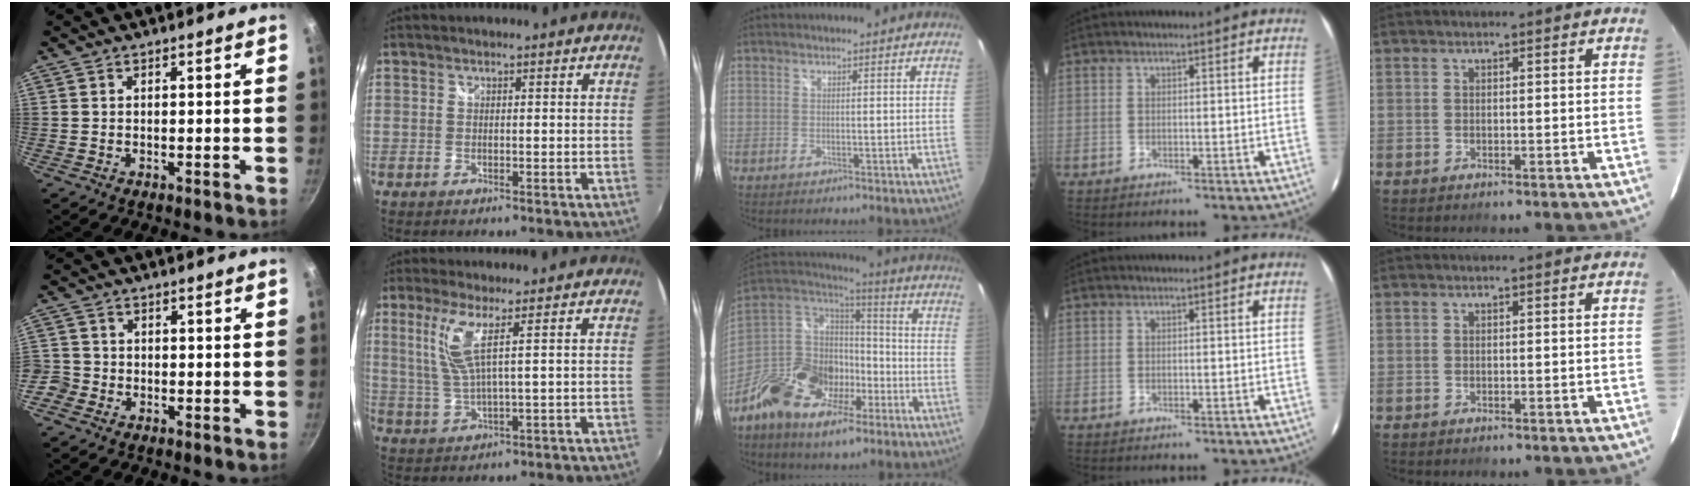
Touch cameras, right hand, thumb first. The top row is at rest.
{"thumb": {"total": 4.5, "force": [-2.2, 3.7, 1.1], "torque": [-0.024, 0.024, -0.047]}, "index": {"total": 6.4, "force": [2.8, 0.1, 5.8], "torque": [-0.125, -0.001, 0.062]}, "middle": {"total": 18.8, "force": [-10.4, 10.7, 11.5], "torque": [-0.237, 0.001, -0.190]}}